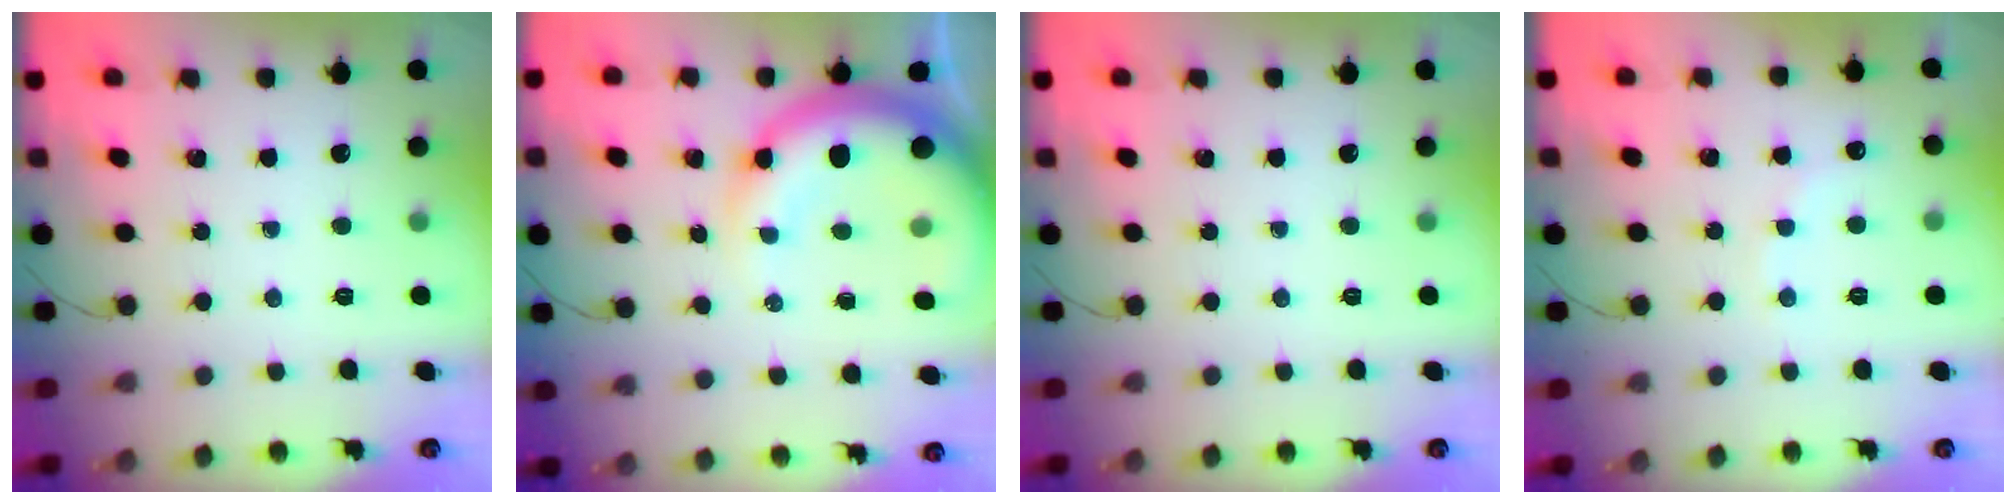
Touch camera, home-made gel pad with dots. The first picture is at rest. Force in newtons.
{"total": 13.4, "press": 13.1, "slide": 2.6}
{"total": 0.0}
{"total": 6.3, "press": 6.2, "slide": 1.3}